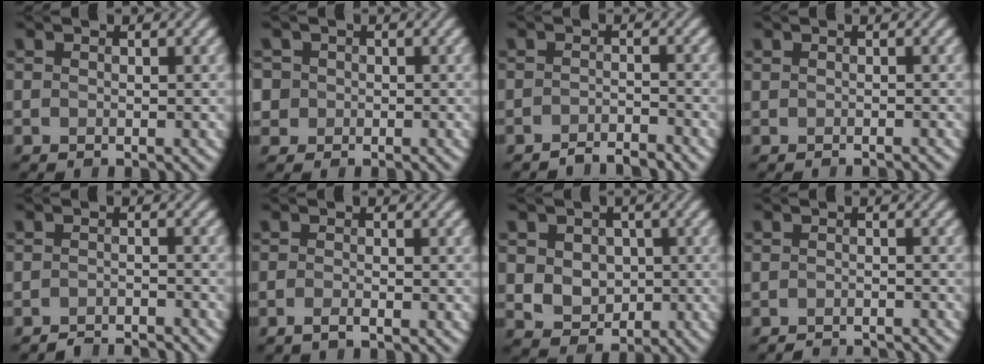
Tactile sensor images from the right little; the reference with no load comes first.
{"total": 1.4, "force": [0.0, 1.4, -0.3], "torque": [0.007, 0.007, 0.006]}
{"total": 2.0, "force": [-2.0, 0.1, 0.5], "torque": [0.002, -0.001, -0.038]}
{"total": 0.6, "force": [-0.4, 0.2, 0.5], "torque": [0.004, -0.008, -0.013]}
{"total": 2.7, "force": [-2.7, 0.1, 0.4], "torque": [0.006, -0.001, -0.041]}
{"total": 1.1, "force": [-0.7, 0.4, 0.7], "torque": [-0.006, -0.005, -0.015]}
{"total": 4.1, "force": [0.1, 3.4, 2.2], "torque": [-0.037, 0.002, 0.008]}
{"total": 2.4, "force": [-2.3, 0.1, 0.4], "torque": [0.006, -0.009, -0.036]}